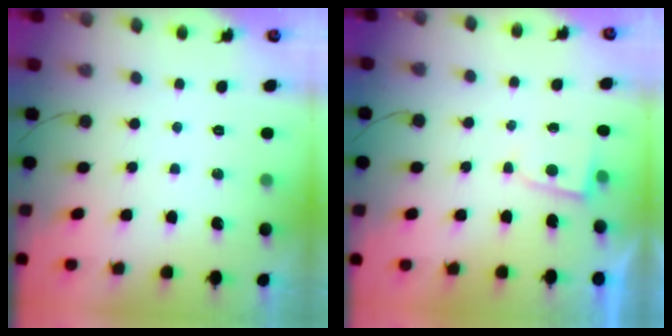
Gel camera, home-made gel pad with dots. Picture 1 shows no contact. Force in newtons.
{"total": 2.1, "press": 2.1, "slide": 0.3}